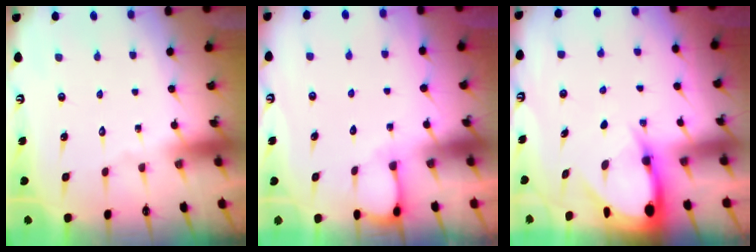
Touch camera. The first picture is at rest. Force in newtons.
{"total": 2.7, "press": 2.7, "slide": 0.3}
{"total": 5.2, "press": 5.1, "slide": 0.7}